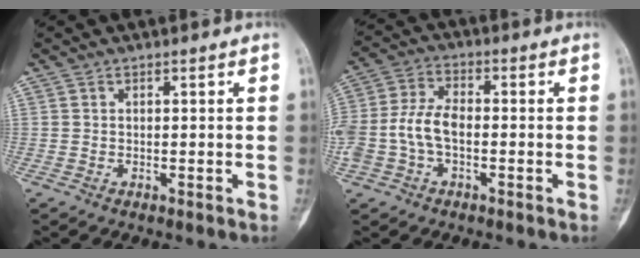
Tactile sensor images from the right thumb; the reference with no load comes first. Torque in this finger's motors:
{"motor_torque": [0.73, 0.71, 1.64, -0.37, 0.21]}